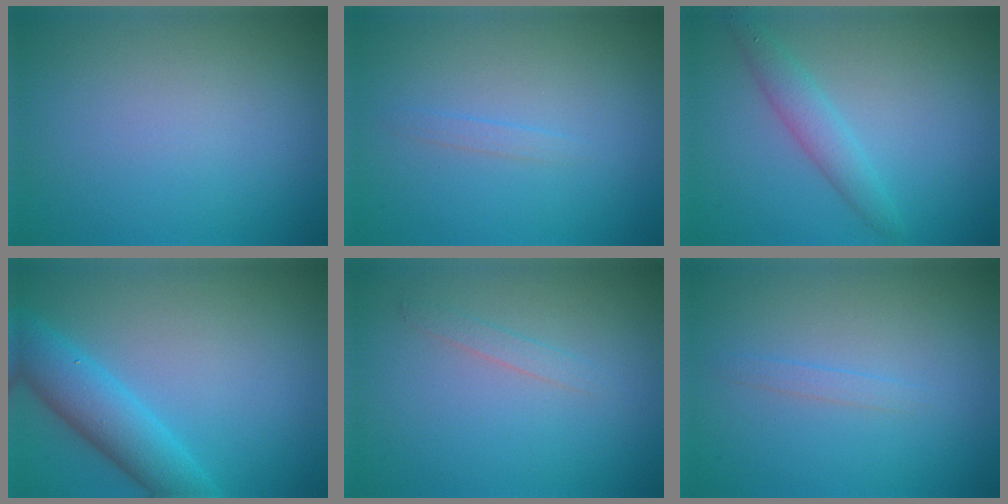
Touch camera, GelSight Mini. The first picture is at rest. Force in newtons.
{"total": 0.7, "press": 0.7, "slide": 0.1}
{"total": 2.4, "press": 2.4, "slide": 0.1}
{"total": 5.3, "press": 5.3, "slide": 0.2}
{"total": 1.0, "press": 1.0, "slide": 0.1}
{"total": 0.8, "press": 0.8, "slide": 0.1}